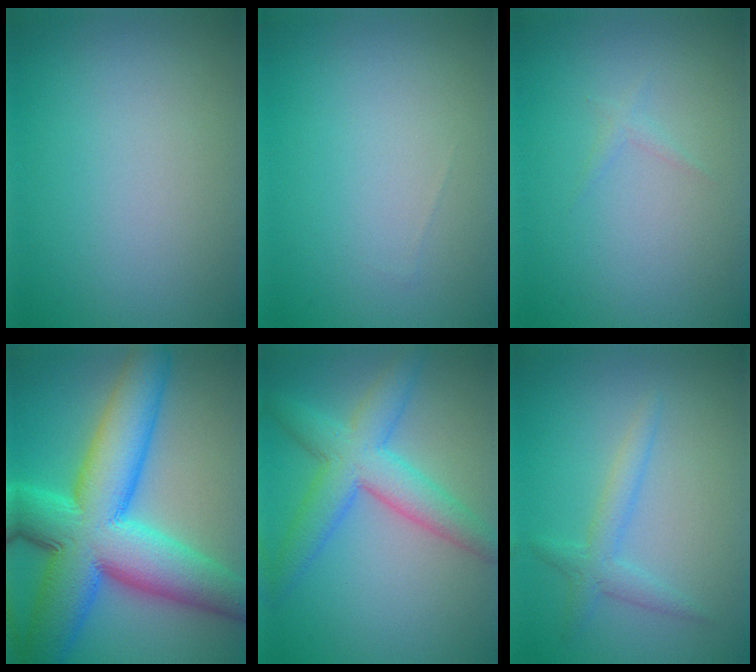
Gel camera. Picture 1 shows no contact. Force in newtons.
{"total": 0.0}
{"total": 0.6, "press": 0.6, "slide": 0.0}
{"total": 14.4, "press": 14.4, "slide": 0.4}
{"total": 6.0, "press": 6.0, "slide": 0.2}
{"total": 2.2, "press": 2.2, "slide": 0.1}